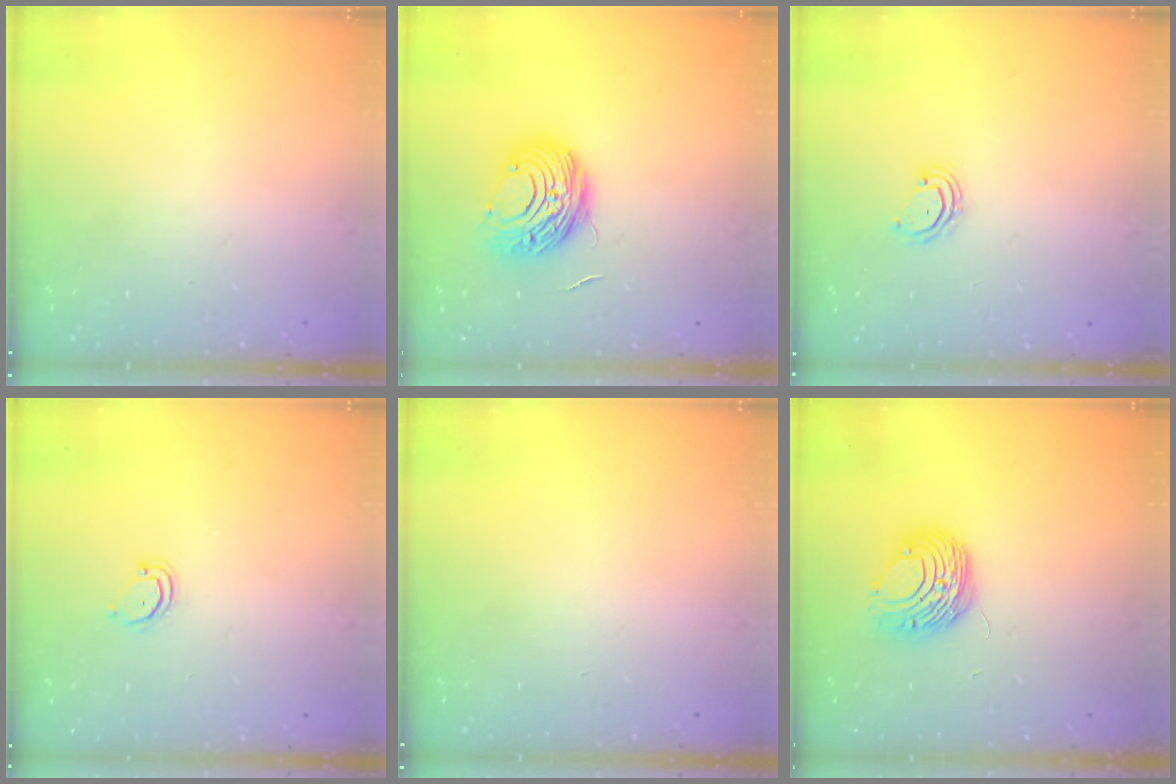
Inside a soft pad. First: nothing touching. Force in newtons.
{"total": 10.5, "press": 10.5, "slide": 0.9}
{"total": 4.1, "press": 4.1, "slide": 0.3}
{"total": 2.5, "press": 2.5, "slide": 0.1}
{"total": 0.0}
{"total": 8.8, "press": 8.7, "slide": 0.5}